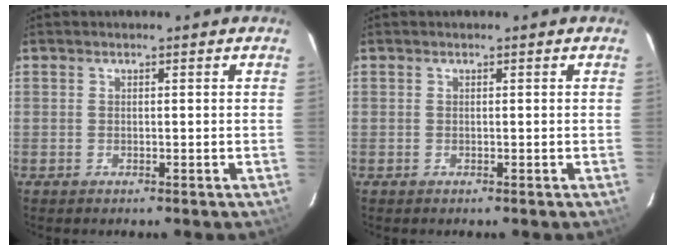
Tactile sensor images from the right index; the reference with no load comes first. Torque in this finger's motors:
{"motor_torque": [0.00, 0.00, 0.00, 0.00]}